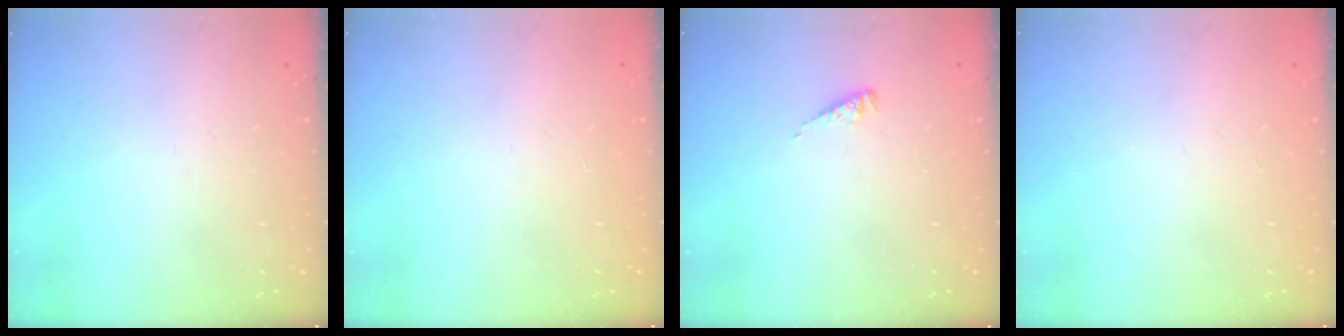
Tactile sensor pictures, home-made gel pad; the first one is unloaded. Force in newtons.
{"total": 0.0}
{"total": 2.0, "press": 2.0, "slide": 0.2}
{"total": 0.0}